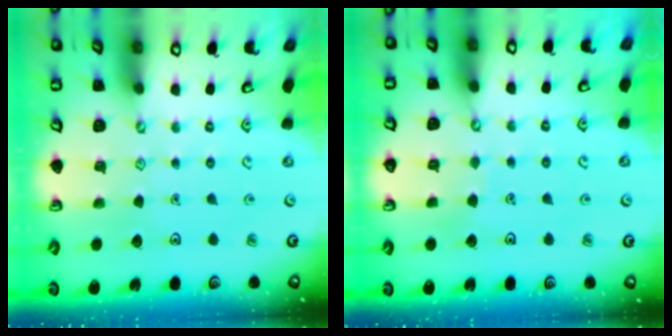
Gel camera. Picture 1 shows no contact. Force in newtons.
{"total": 3.0, "press": 3.0, "slide": 0.2}